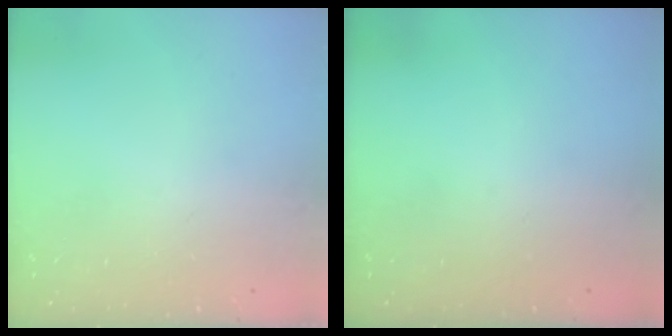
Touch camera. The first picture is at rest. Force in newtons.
{"total": 0.0}